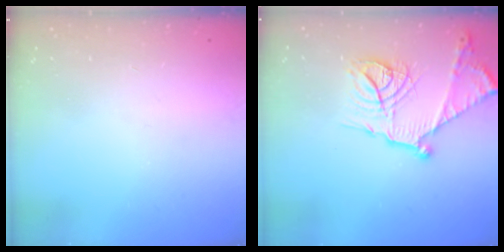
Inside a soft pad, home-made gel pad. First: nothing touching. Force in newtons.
{"total": 19.7, "press": 19.6, "slide": 1.7}